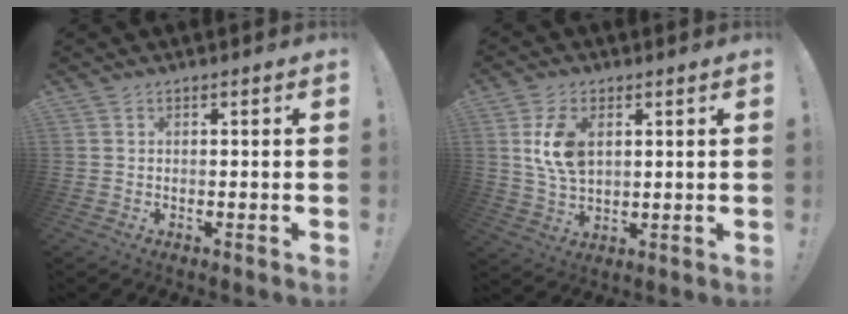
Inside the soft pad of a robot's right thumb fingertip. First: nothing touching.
{"total": 10.9, "force": [3.2, 7.0, 7.7], "torque": [-0.144, -0.003, 0.058]}